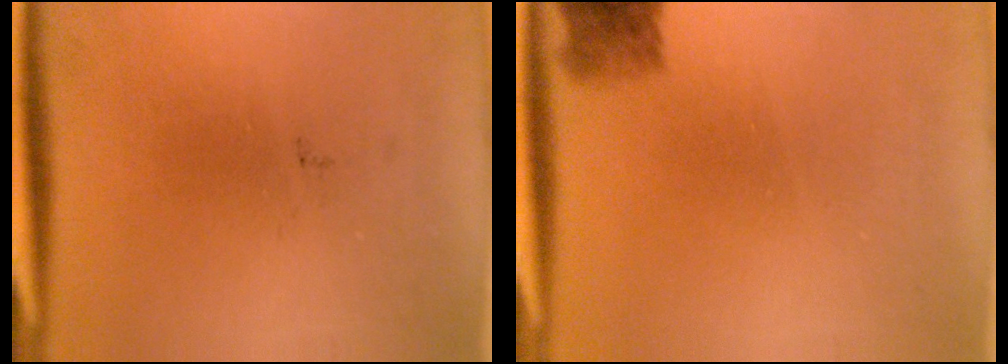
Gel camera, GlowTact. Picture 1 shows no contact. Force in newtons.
{"total": 2.7}